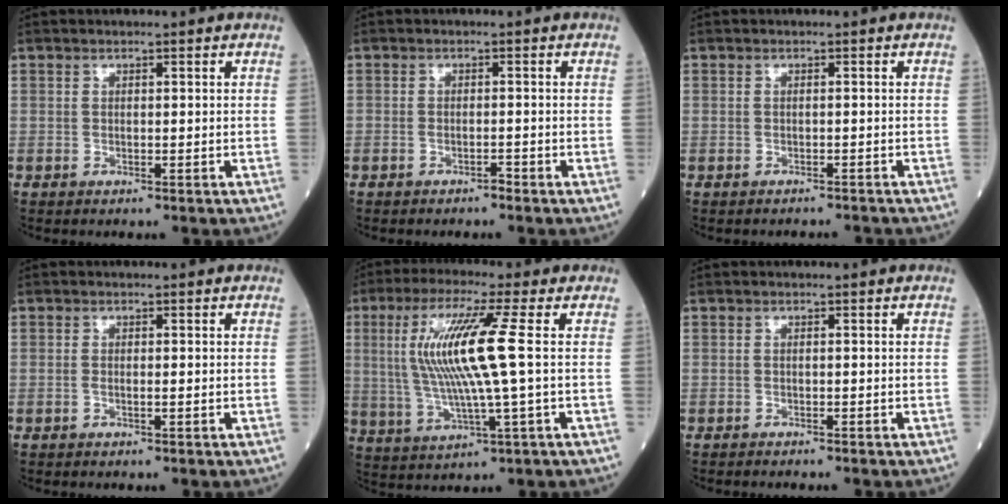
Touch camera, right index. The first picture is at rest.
{"total": 0.8, "force": [-0.7, 0.1, 0.3], "torque": [-0.005, 0.000, -0.013]}
{"total": 2.5, "force": [-2.4, 0.5, -0.3], "torque": [0.007, -0.005, -0.032]}
{"total": 0.7, "force": [-0.2, 0.2, 0.7], "torque": [-0.013, 0.001, -0.003]}
{"total": 12.0, "force": [1.7, -0.3, 11.8], "torque": [-0.251, 0.002, 0.031]}
{"total": 1.9, "force": [-1.7, 0.1, 0.7], "torque": [-0.011, -0.002, -0.021]}